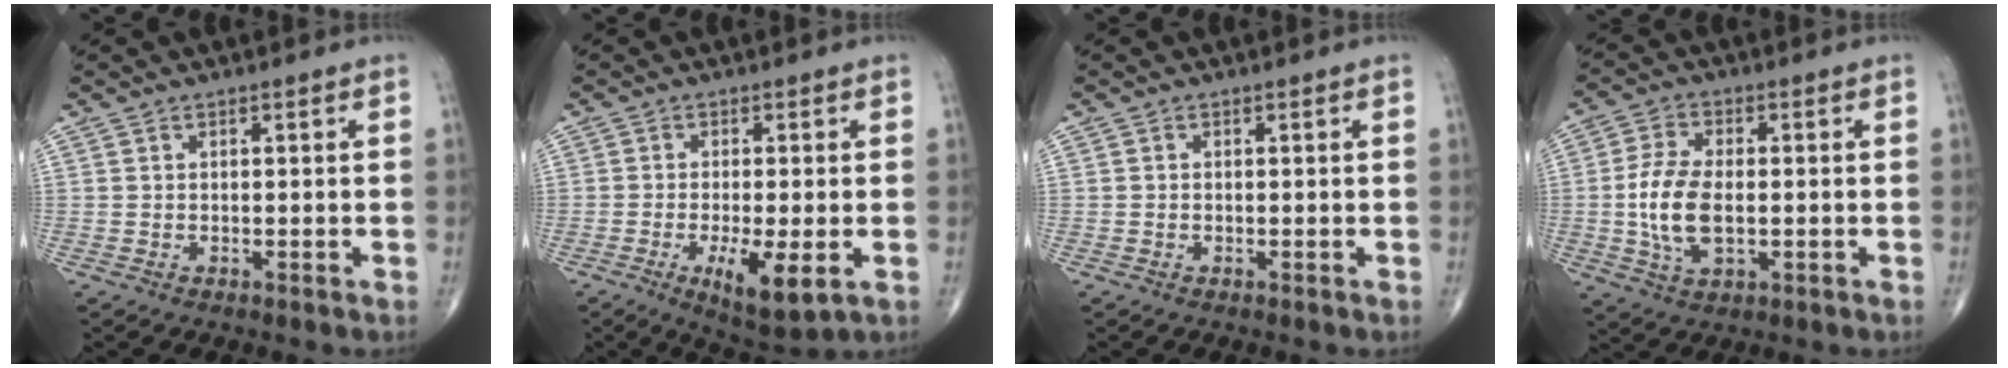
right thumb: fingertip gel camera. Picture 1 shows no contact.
{"total": 8.7, "force": [-2.8, 2.5, 7.9], "torque": [-0.130, -0.021, -0.041]}
{"total": 0.0}
{"total": 10.0, "force": [-0.9, 5.2, 8.5], "torque": [-0.168, 0.000, -0.016]}